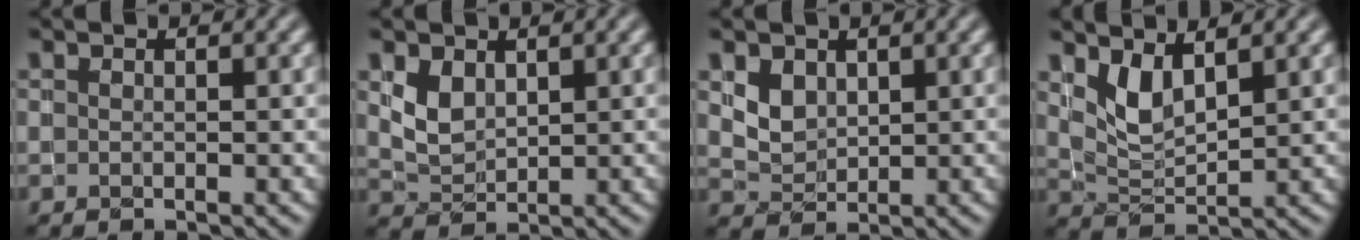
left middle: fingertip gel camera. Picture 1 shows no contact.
{"total": 2.4, "force": [0.9, 1.6, 1.4], "torque": [-0.036, -0.005, 0.026]}
{"total": 2.2, "force": [0.8, 1.7, 1.0], "torque": [-0.024, -0.007, 0.022]}
{"total": 3.2, "force": [1.6, 1.3, 2.4], "torque": [-0.058, -0.010, 0.039]}